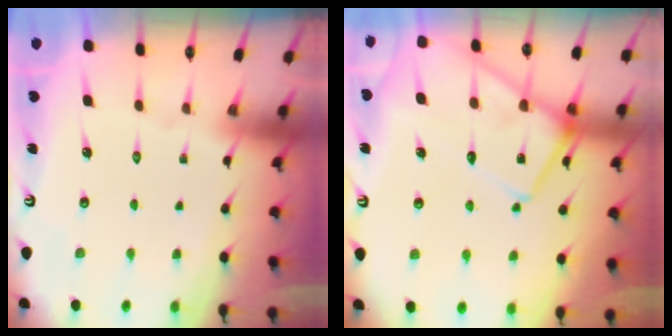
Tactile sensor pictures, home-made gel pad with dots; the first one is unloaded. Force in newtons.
{"total": 13.9, "press": 13.8, "slide": 1.3}